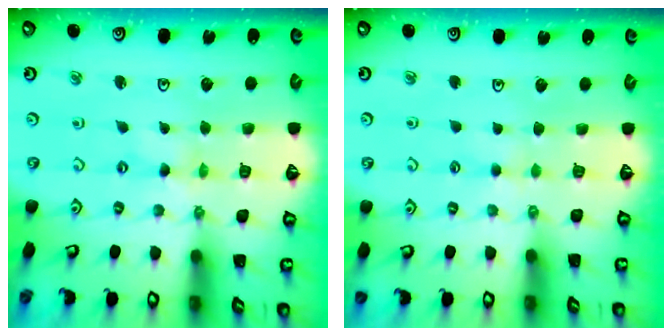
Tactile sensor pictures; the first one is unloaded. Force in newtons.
{"total": 1.8, "press": 1.7, "slide": 0.3}